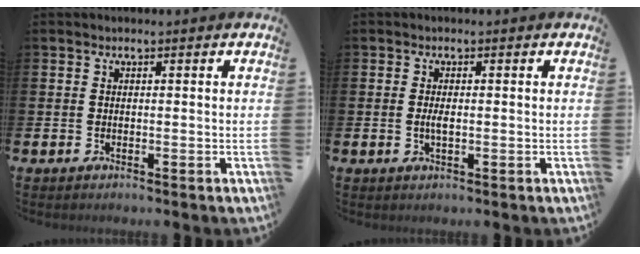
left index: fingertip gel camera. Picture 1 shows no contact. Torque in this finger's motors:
{"motor_torque": [0.22, -0.06, 0.03, 0.05]}